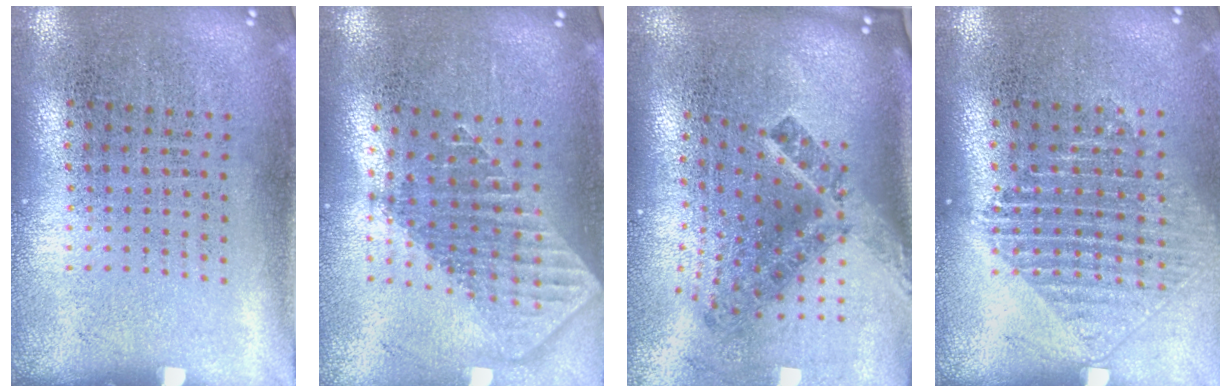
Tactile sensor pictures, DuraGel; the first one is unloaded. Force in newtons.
{"total": 1.8, "press": 1.4, "slide": 1.2}
{"total": 3.0, "press": 1.7, "slide": 2.4}
{"total": 1.2, "press": 1.2, "slide": 0.4}